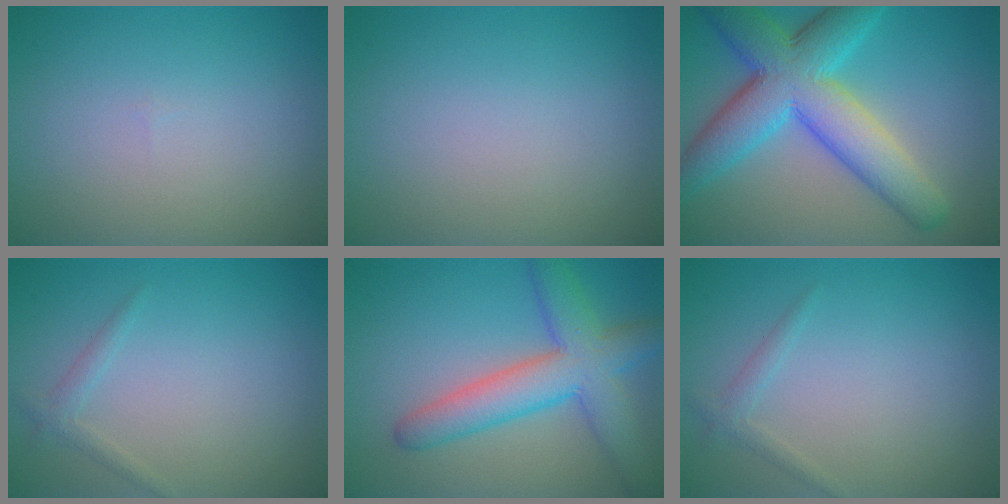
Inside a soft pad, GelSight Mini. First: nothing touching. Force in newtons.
{"total": 0.0}
{"total": 9.8, "press": 9.8, "slide": 0.4}
{"total": 1.1, "press": 1.1, "slide": 0.1}
{"total": 6.9, "press": 6.9, "slide": 0.2}
{"total": 1.1, "press": 1.1, "slide": 0.1}